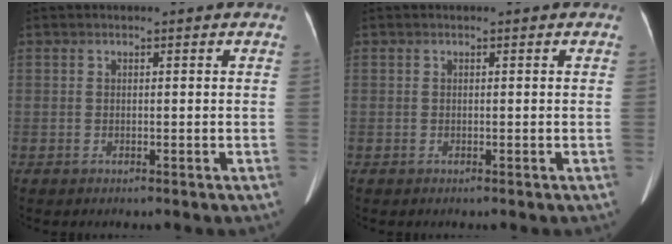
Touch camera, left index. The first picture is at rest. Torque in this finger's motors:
{"motor_torque": [0.18, -0.06, -0.02, 0.00]}